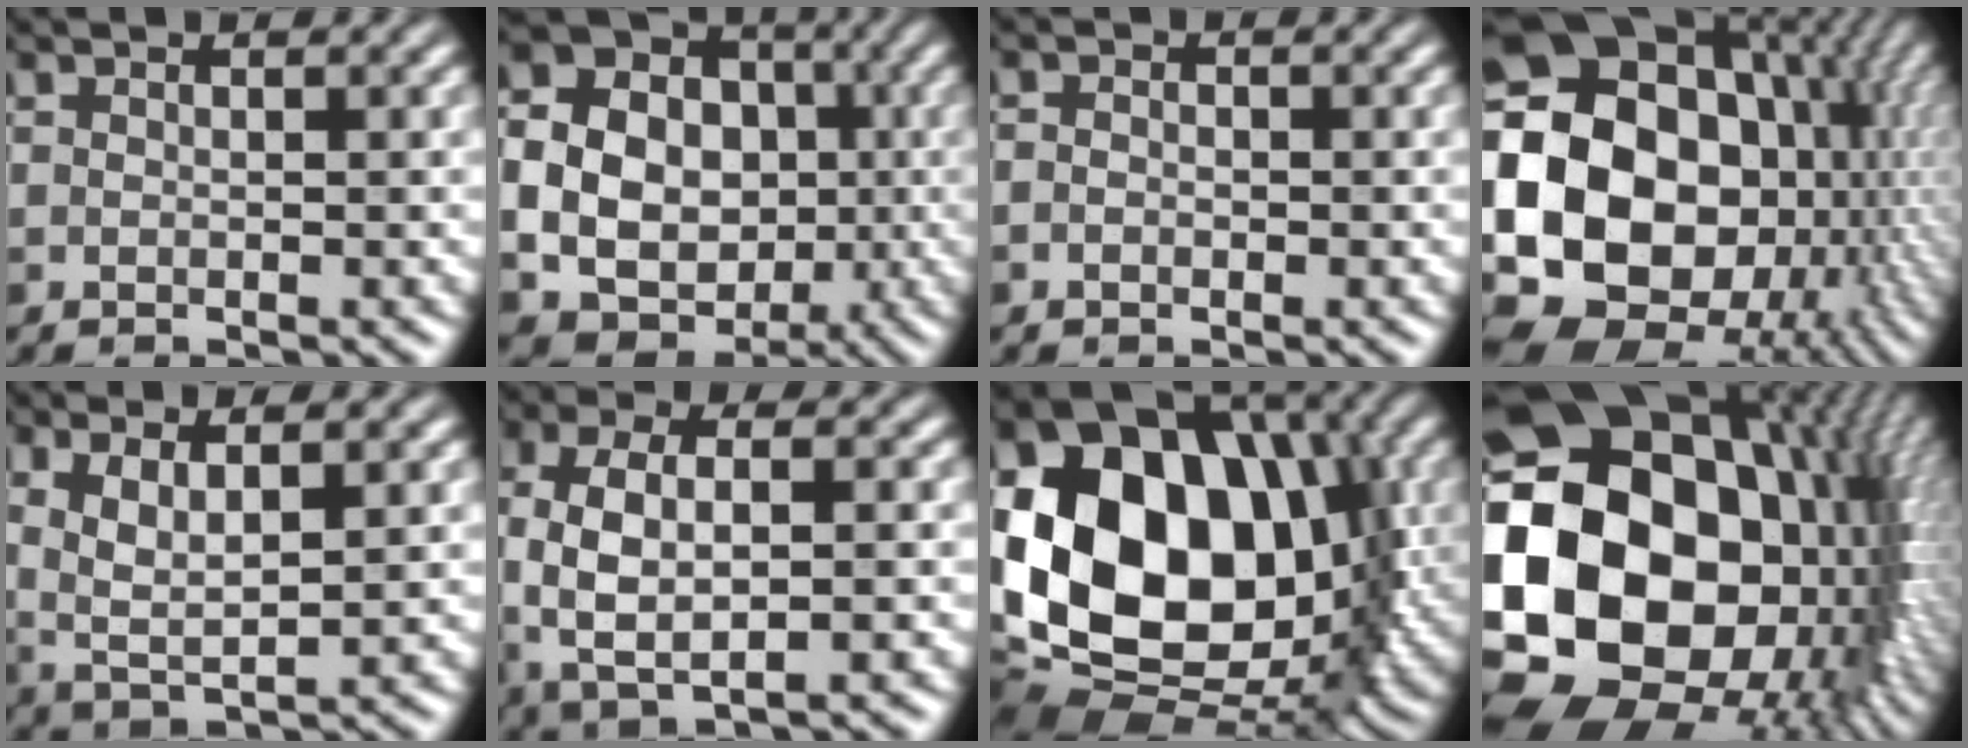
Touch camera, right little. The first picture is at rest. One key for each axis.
{"total": 18.4, "fx": -1.1, "fy": 17.0, "fz": 7.1, "tx": -0.161, "ty": 0.007, "tz": -0.042}
{"total": 1.0, "fx": -0.3, "fy": 0.8, "fz": 0.6, "tx": -0.006, "ty": -0.003, "tz": -0.011}
{"total": 22.1, "fx": -0.4, "fy": 17.8, "fz": 13.0, "tx": -0.246, "ty": -0.010, "tz": -0.010}
{"total": 4.3, "fx": 0.8, "fy": 1.4, "fz": 3.9, "tx": -0.082, "ty": -0.001, "tz": 0.019}
{"total": 6.9, "fx": -0.2, "fy": 3.2, "fz": 6.1, "tx": -0.121, "ty": 0.002, "tz": -0.006}
{"total": 19.5, "fx": 0.2, "fy": 13.7, "fz": 13.9, "tx": -0.266, "ty": 0.005, "tz": 0.015}
{"total": 24.0, "fx": -0.7, "fy": 18.8, "fz": 15.0, "tx": -0.288, "ty": -0.025, "tz": -0.042}